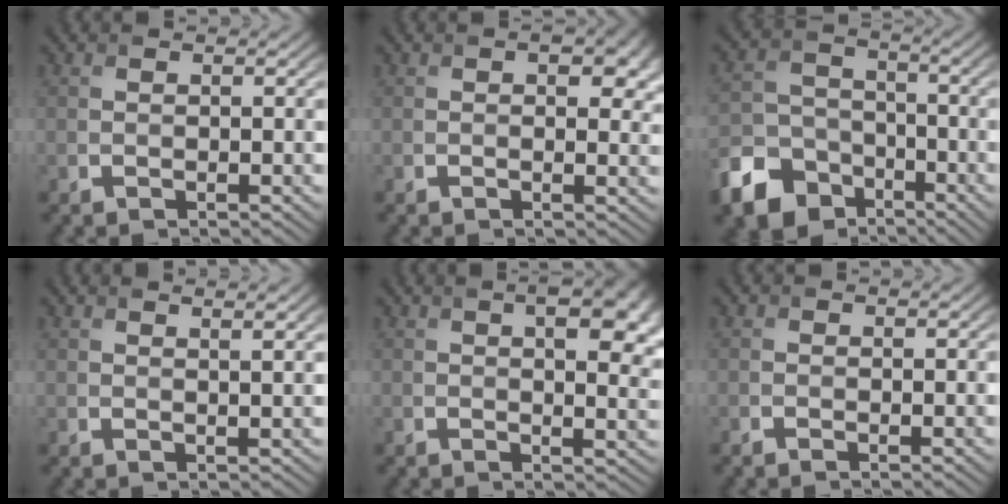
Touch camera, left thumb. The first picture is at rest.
{"total": 4.0, "force": [1.1, 2.0, 3.2], "torque": [-0.041, -0.002, 0.014]}
{"total": 10.6, "force": [-6.4, 7.2, 4.6], "torque": [-0.115, -0.028, -0.132]}
{"total": 2.0, "force": [1.5, 0.3, 1.3], "torque": [-0.019, 0.002, 0.016]}
{"total": 8.6, "force": [2.8, 3.8, 7.2], "torque": [-0.095, 0.006, 0.038]}
{"total": 0.7, "force": [-0.5, 0.4, 0.1], "torque": [-0.004, -0.002, -0.012]}